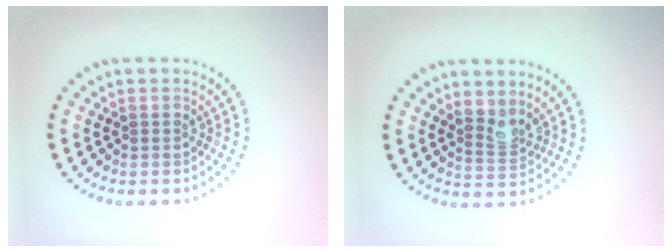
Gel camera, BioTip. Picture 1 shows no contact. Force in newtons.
{"total": 2.1, "press": 1.6, "slide": 1.4}